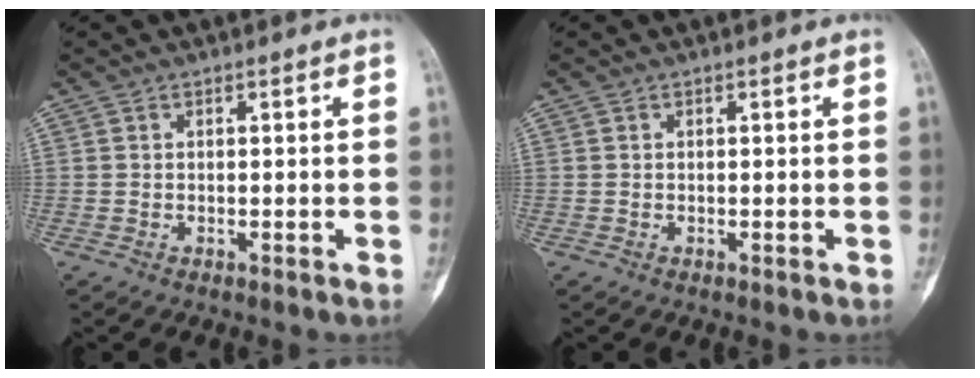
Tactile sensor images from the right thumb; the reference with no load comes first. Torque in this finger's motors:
{"motor_torque": [0.07, 0.04, 0.00, 0.00, 0.02]}